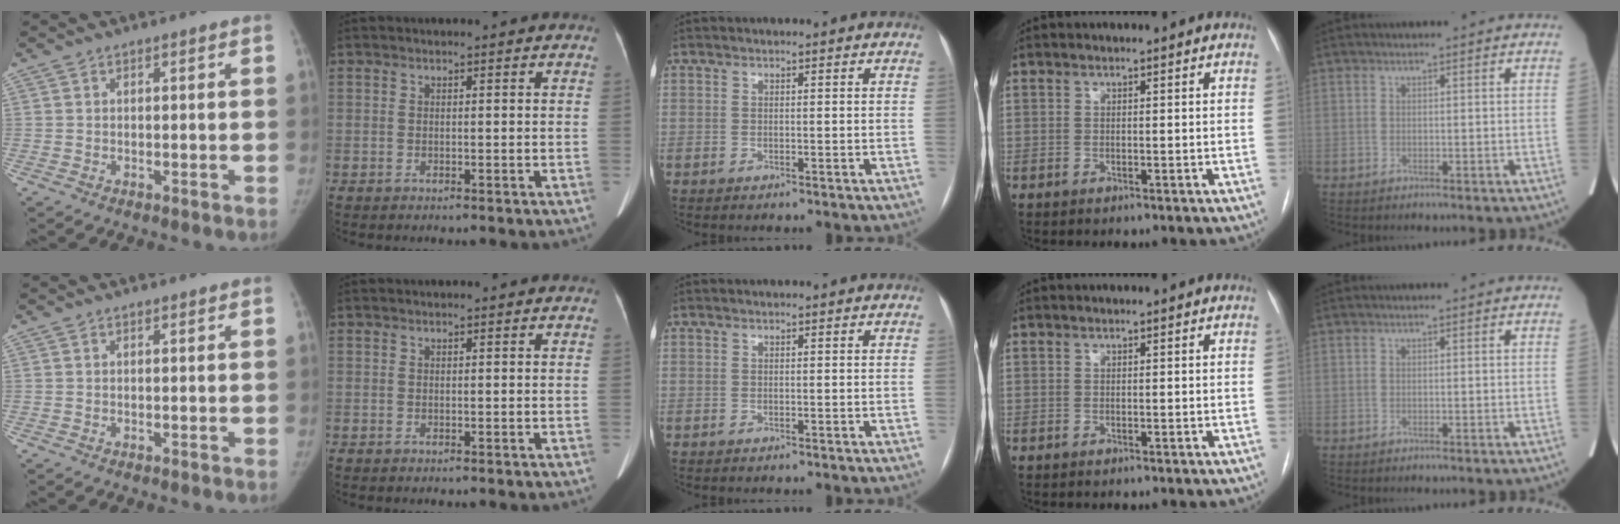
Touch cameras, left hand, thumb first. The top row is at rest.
{}